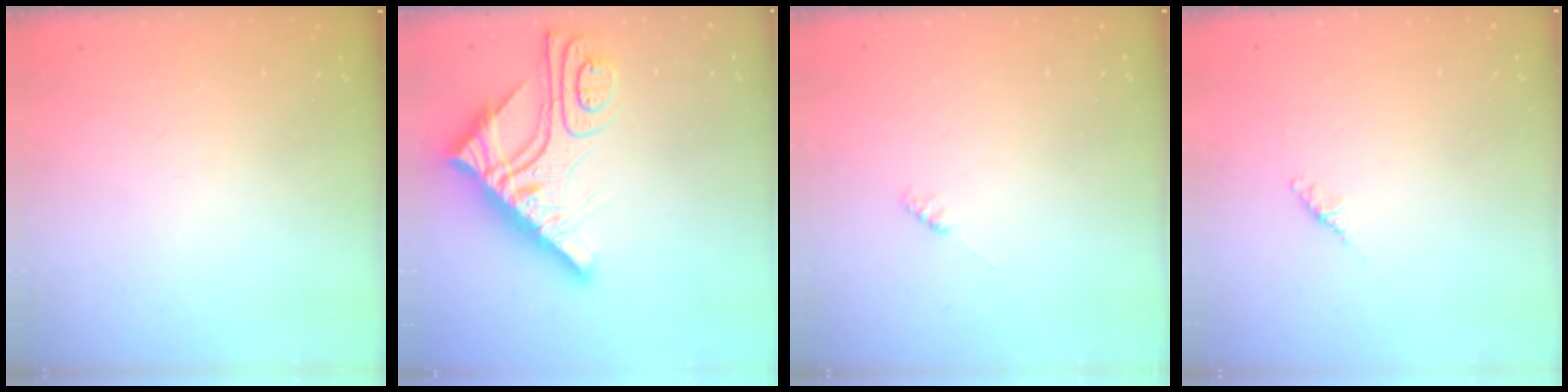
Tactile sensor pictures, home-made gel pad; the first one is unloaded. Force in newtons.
{"total": 17.0, "press": 16.9, "slide": 1.4}
{"total": 1.9, "press": 1.9, "slide": 0.3}
{"total": 1.8, "press": 1.7, "slide": 0.6}